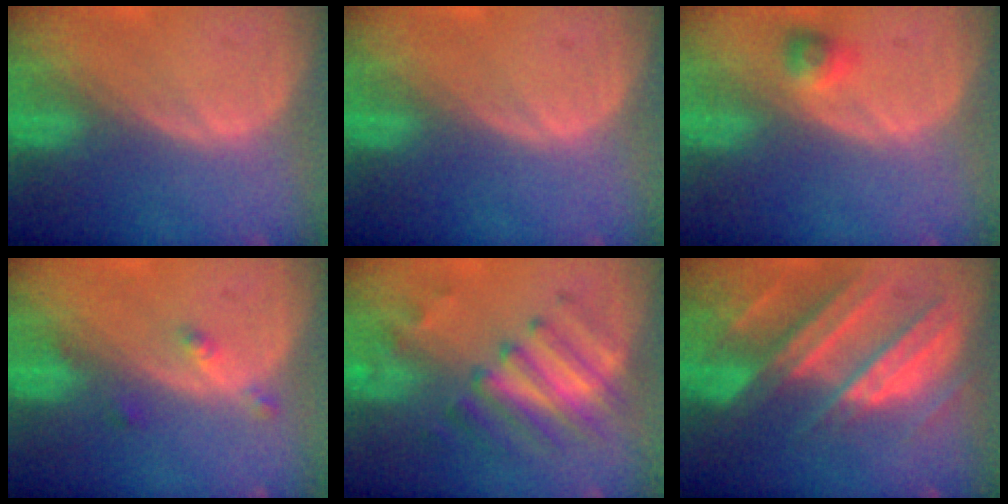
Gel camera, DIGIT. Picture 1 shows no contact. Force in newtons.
{"total": 0.0}
{"total": 2.2, "press": 2.1, "slide": 0.8}
{"total": 2.4, "press": 2.0, "slide": 1.3}
{"total": 7.8, "press": 7.3, "slide": 2.6}
{"total": 10.3, "press": 9.2, "slide": 4.7}